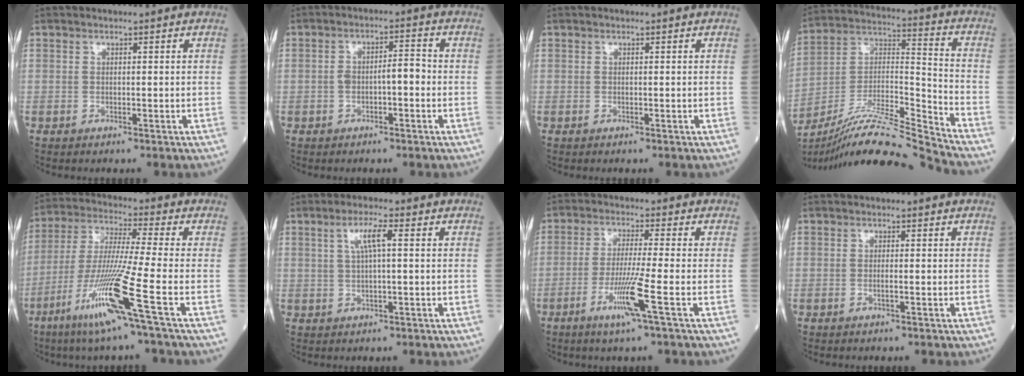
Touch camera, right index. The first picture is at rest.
{"total": 4.1, "force": [-0.8, 1.3, 3.8], "torque": [-0.068, 0.020, -0.012]}
{"total": 0.0}
{"total": 17.6, "force": [-16.2, -2.1, 6.8], "torque": [-0.130, 0.026, -0.291]}
{"total": 13.8, "force": [-6.6, -2.1, 12.0], "torque": [-0.242, -0.035, -0.131]}
{"total": 4.1, "force": [1.1, 0.3, 3.9], "torque": [-0.077, 0.009, 0.023]}
{"total": 7.3, "force": [-3.1, -1.3, 6.5], "torque": [-0.127, -0.021, -0.064]}
{"total": 0.8, "force": [-0.3, 0.0, 0.8], "torque": [-0.017, 0.000, -0.006]}